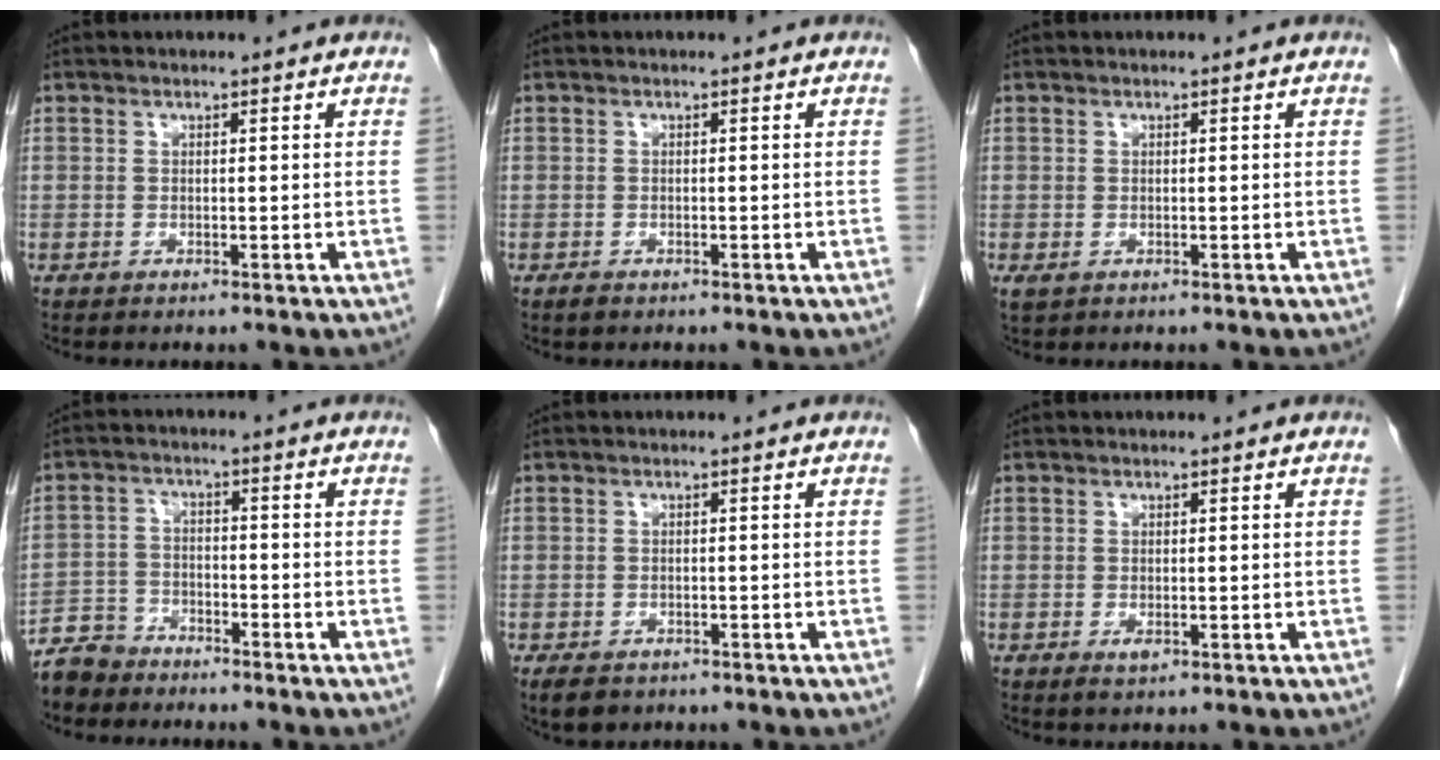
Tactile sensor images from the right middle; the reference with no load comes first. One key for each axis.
{"total": 0.9, "fx": -0.7, "fy": 0.5, "fz": 0.5, "tx": -0.012, "ty": 0.000, "tz": -0.009}
{"total": 0.8, "fx": 0.0, "fy": 0.5, "fz": 0.6, "tx": -0.016, "ty": -0.002, "tz": 0.007}
{"total": 5.2, "fx": -4.6, "fy": 2.3, "fz": 0.2, "tx": -0.009, "ty": -0.006, "tz": -0.095}
{"total": 4.0, "fx": -2.9, "fy": 2.3, "fz": 1.7, "tx": -0.027, "ty": -0.004, "tz": -0.040}
{"total": 1.3, "fx": -0.5, "fy": 0.6, "fz": 1.0, "tx": -0.018, "ty": -0.002, "tz": -0.004}